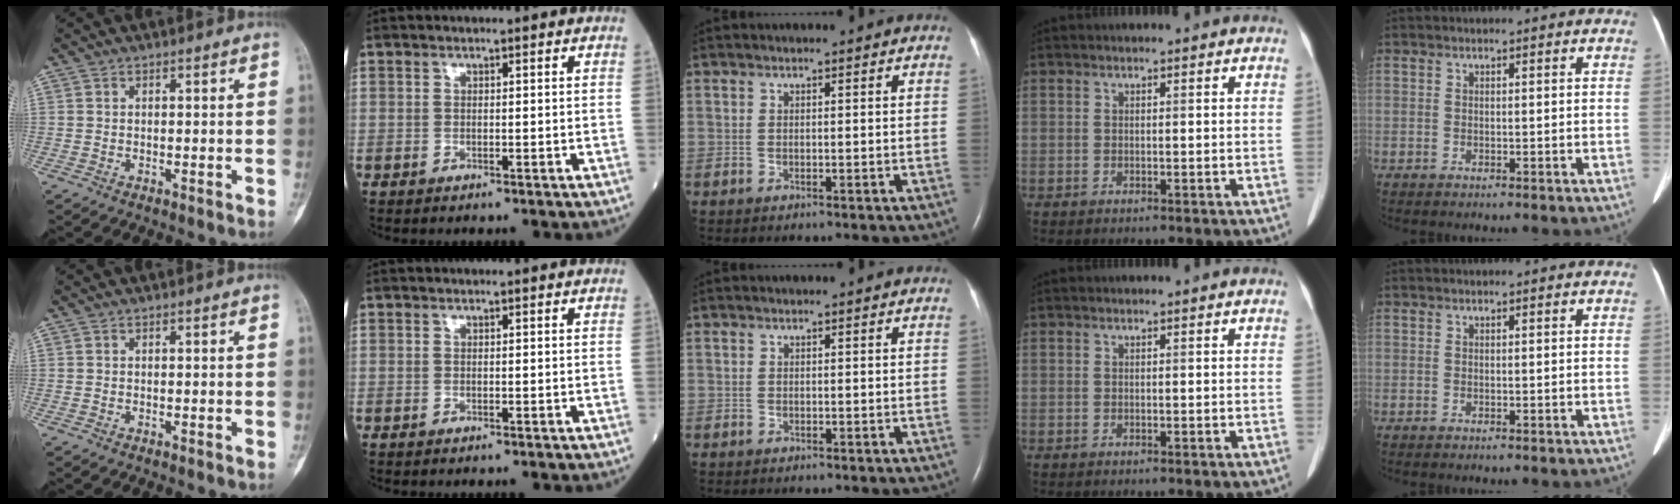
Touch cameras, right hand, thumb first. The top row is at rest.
{}